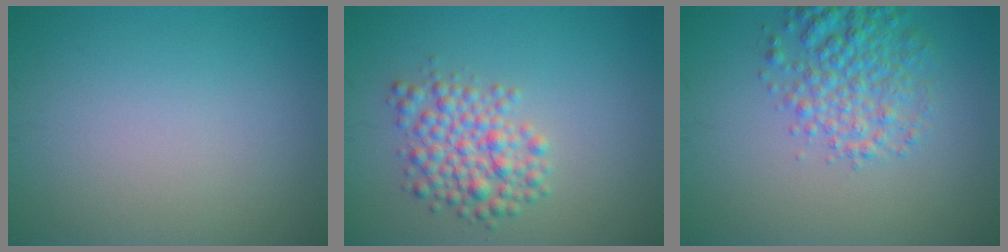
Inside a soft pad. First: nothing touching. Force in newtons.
{"total": 4.0, "press": 4.0, "slide": 0.1}
{"total": 4.5, "press": 4.5, "slide": 0.2}